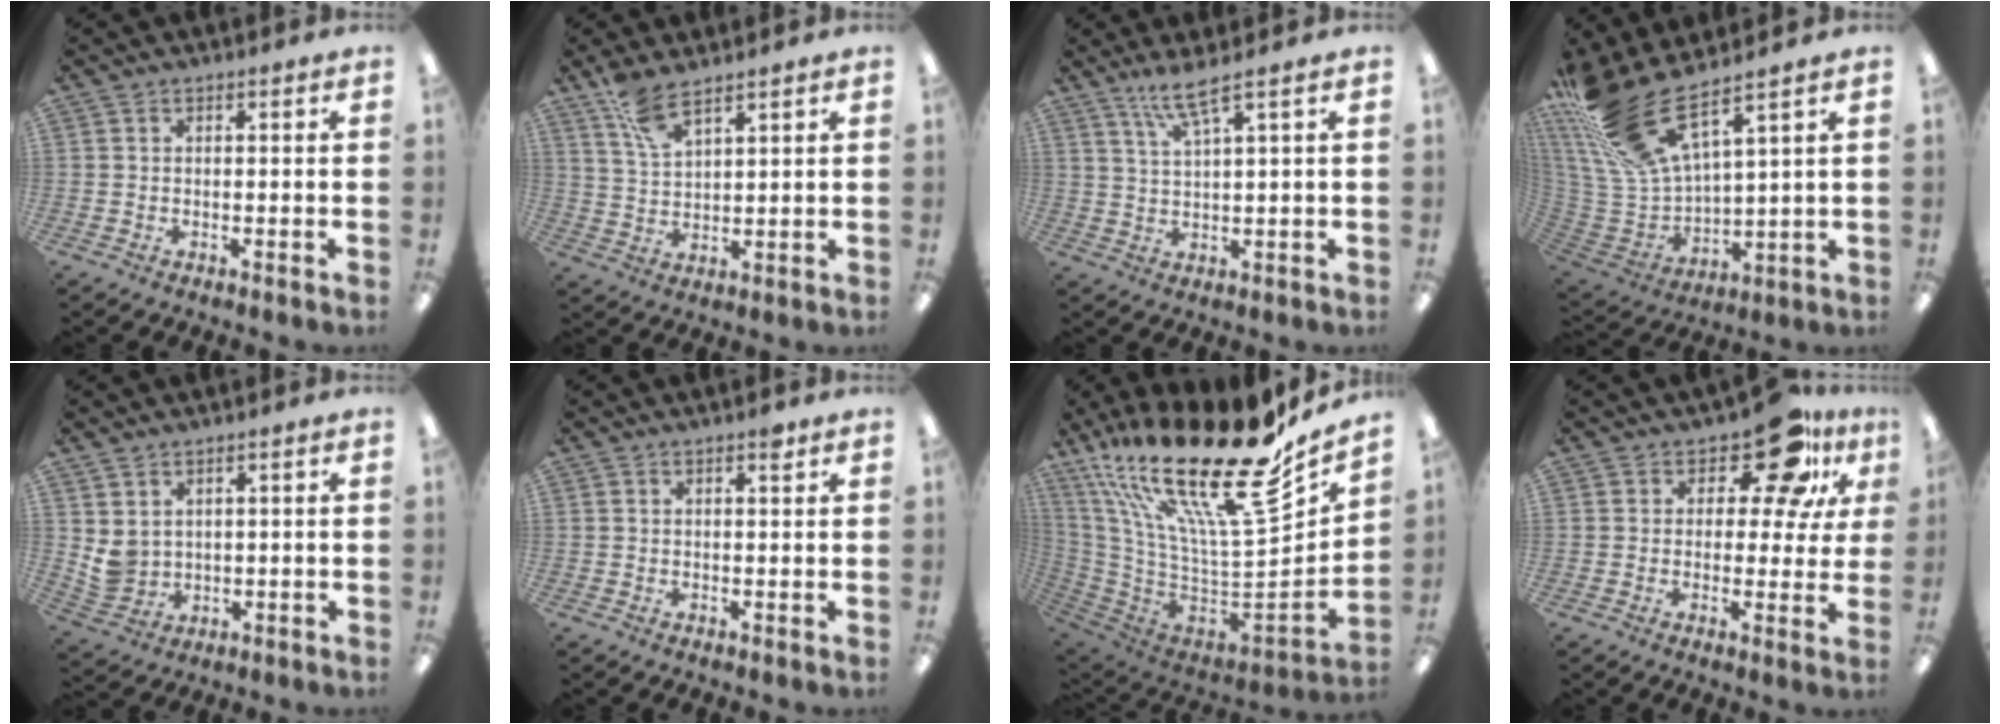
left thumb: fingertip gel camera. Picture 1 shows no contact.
{"total": 7.5, "force": [5.9, 2.2, 4.1], "torque": [-0.088, -0.024, 0.108]}
{"total": 5.9, "force": [4.4, 0.2, 3.9], "torque": [-0.089, -0.012, 0.078]}
{"total": 19.6, "force": [13.7, 6.2, 12.6], "torque": [-0.287, -0.090, 0.244]}
{"total": 5.0, "force": [2.3, 4.1, 1.4], "torque": [-0.029, -0.005, 0.048]}
{"total": 2.1, "force": [1.4, 0.6, 1.4], "torque": [-0.014, -0.004, 0.021]}
{"total": 29.2, "force": [17.2, 9.1, 21.8], "torque": [-0.359, -0.157, 0.290]}
{"total": 13.3, "force": [8.3, 6.2, 8.3], "torque": [-0.112, -0.052, 0.142]}